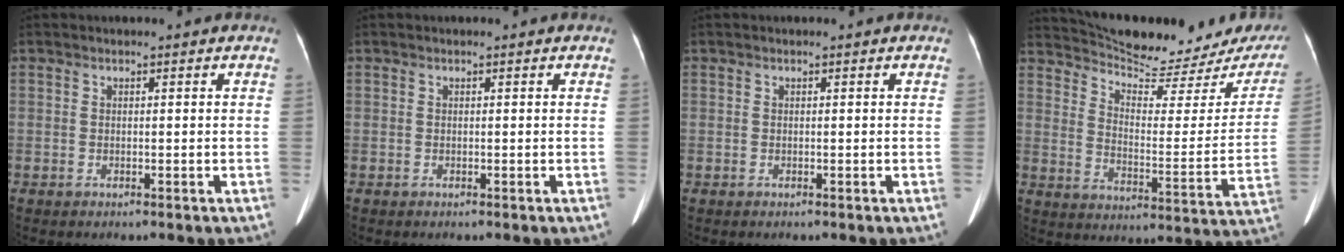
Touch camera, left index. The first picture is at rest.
{"total": 0.0}
{"total": 0.0}
{"total": 21.5, "force": [20.2, 2.9, 6.9], "torque": [-0.103, -0.069, 0.265]}